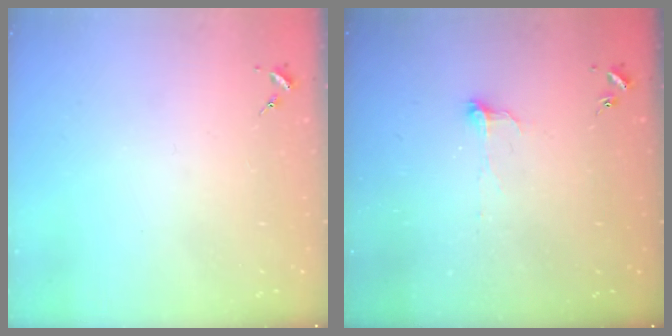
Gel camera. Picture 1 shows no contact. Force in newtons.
{"total": 6.2, "press": 6.2, "slide": 0.5}